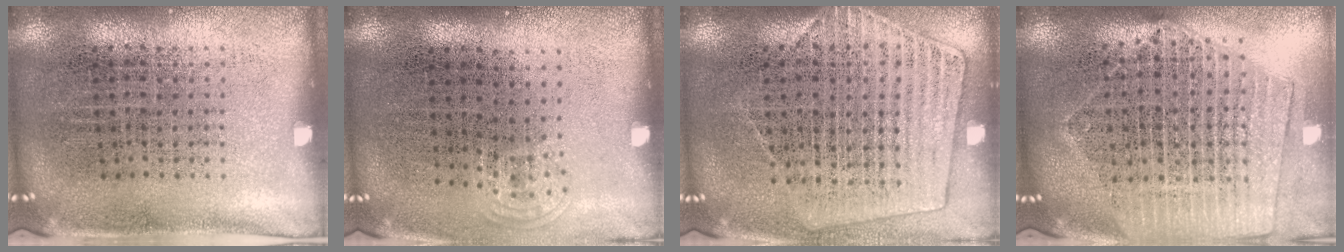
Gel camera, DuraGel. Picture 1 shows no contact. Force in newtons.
{"total": 0.7, "press": 0.5, "slide": 0.5}
{"total": 1.3, "press": 1.2, "slide": 0.5}
{"total": 2.1, "press": 1.9, "slide": 0.9}